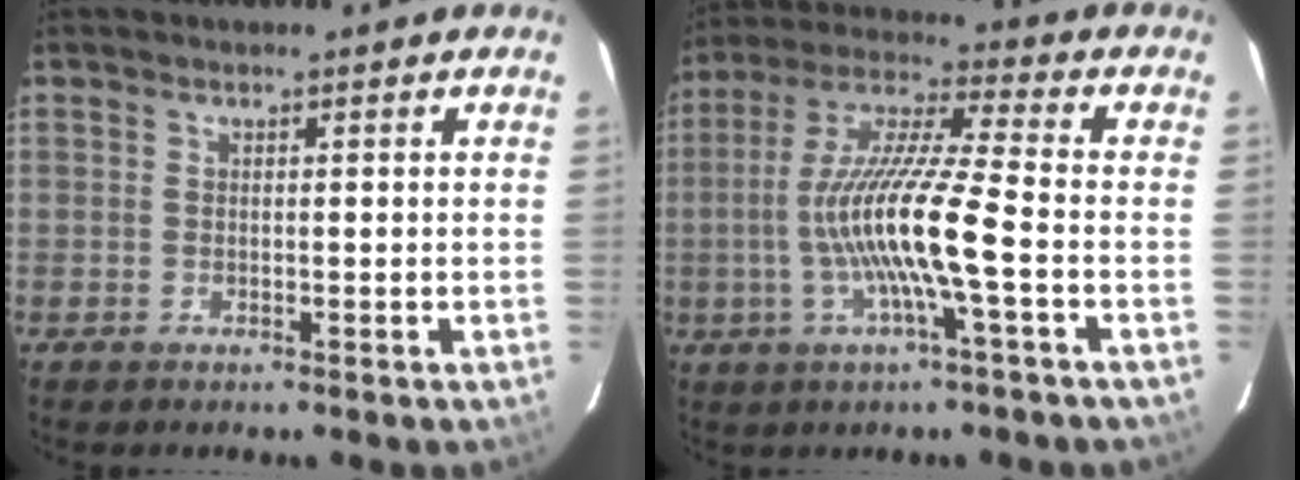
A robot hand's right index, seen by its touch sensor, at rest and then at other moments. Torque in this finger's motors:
{"motor_torque": [1.49, -0.65, 1.05, 0.21]}